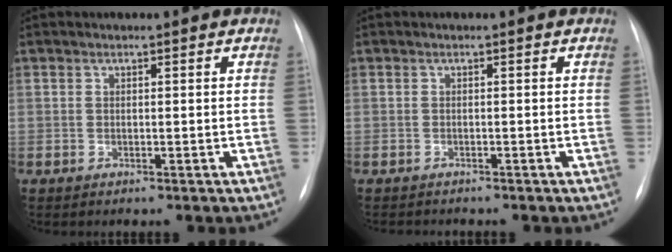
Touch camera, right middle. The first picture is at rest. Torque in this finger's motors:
{"motor_torque": [-0.04, 0.00, -0.02, -0.01]}